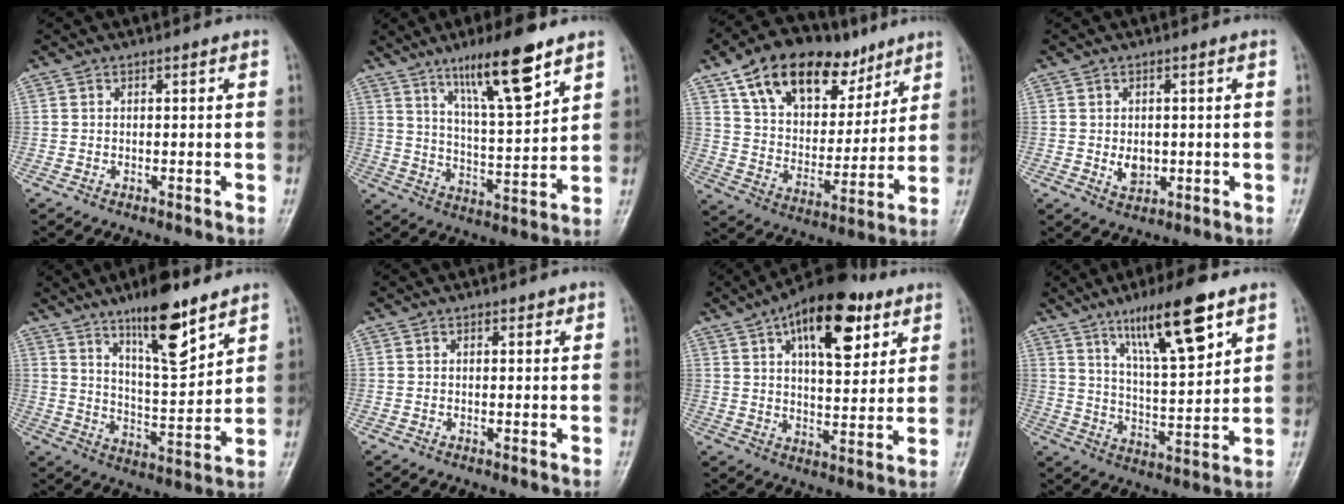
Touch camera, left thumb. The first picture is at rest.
{"total": 14.1, "force": [8.9, 2.6, 10.6], "torque": [-0.167, -0.050, 0.156]}
{"total": 21.9, "force": [12.9, 12.6, 12.4], "torque": [-0.161, -0.029, 0.222]}
{"total": 3.6, "force": [-0.2, 2.7, 2.4], "torque": [-0.028, -0.004, 0.005]}
{"total": 13.9, "force": [9.3, 3.7, 9.7], "torque": [-0.140, -0.060, 0.161]}
{"total": 1.3, "force": [0.7, 0.8, 0.7], "torque": [-0.002, -0.001, 0.006]}
{"total": 17.9, "force": [8.7, 8.4, 13.3], "torque": [-0.166, -0.022, 0.133]}
{"total": 15.3, "force": [8.9, 3.4, 11.9], "torque": [-0.184, -0.043, 0.156]}